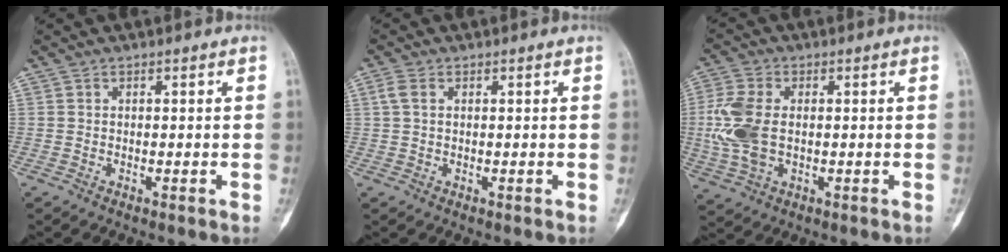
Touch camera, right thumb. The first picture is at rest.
{"total": 2.6, "force": [0.8, 1.5, 2.0], "torque": [-0.055, 0.009, 0.019]}
{"total": 10.2, "force": [0.1, 6.3, 8.1], "torque": [-0.194, 0.003, 0.005]}